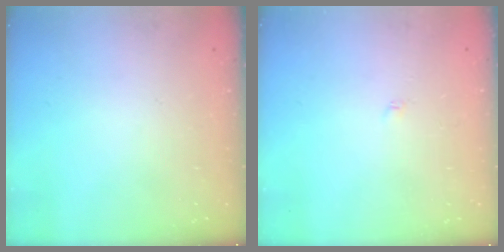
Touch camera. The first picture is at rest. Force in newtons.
{"total": 1.8, "press": 1.7, "slide": 0.3}